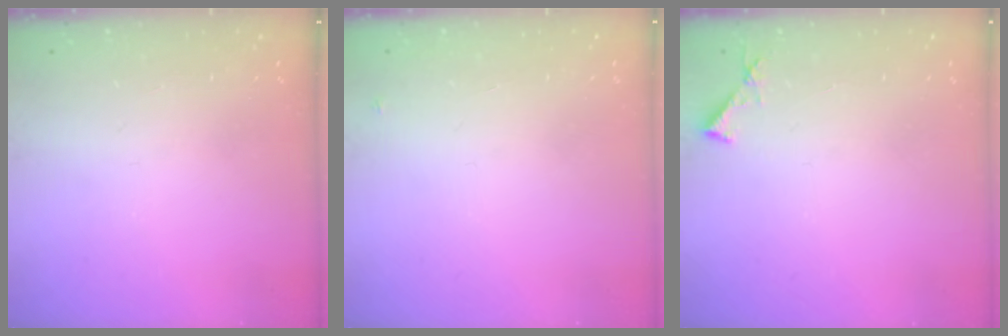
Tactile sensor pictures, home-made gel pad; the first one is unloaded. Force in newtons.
{"total": 2.6, "press": 2.6, "slide": 0.2}
{"total": 3.8, "press": 3.8, "slide": 0.3}